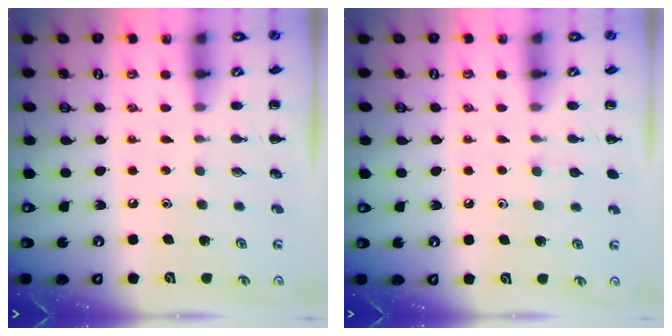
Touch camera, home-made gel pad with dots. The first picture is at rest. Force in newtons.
{"total": 5.5, "press": 5.2, "slide": 1.8}